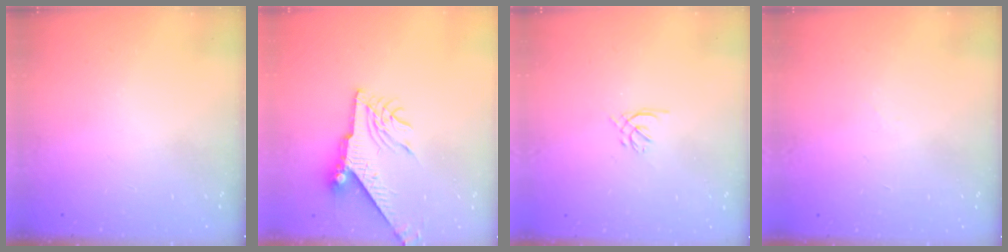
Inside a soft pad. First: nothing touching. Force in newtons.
{"total": 9.2, "press": 9.1, "slide": 0.9}
{"total": 1.4, "press": 1.3, "slide": 0.5}
{"total": 2.0, "press": 1.9, "slide": 0.5}